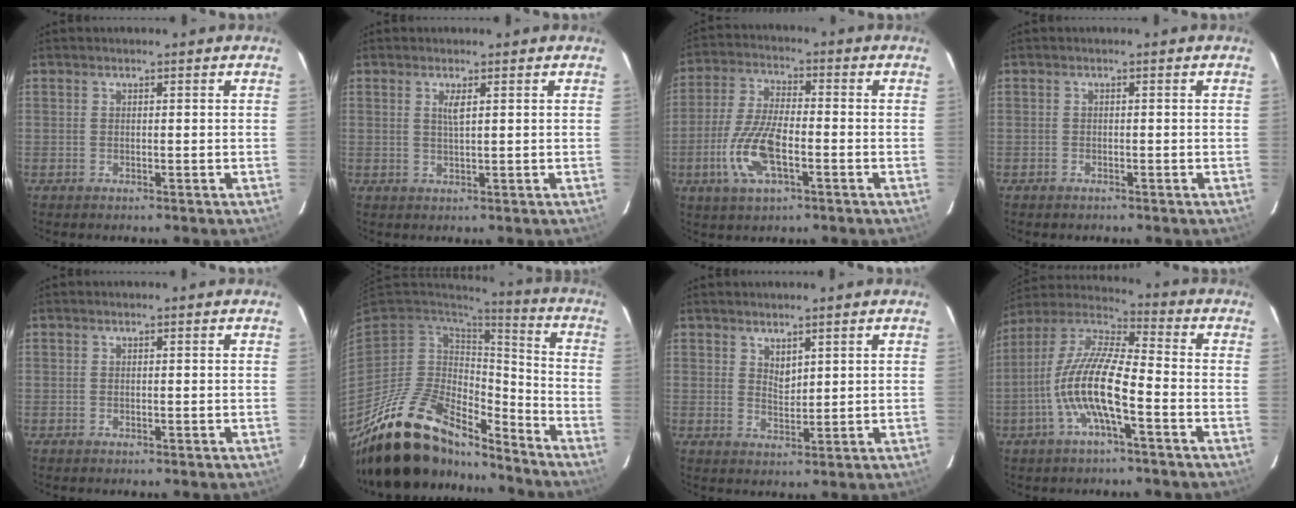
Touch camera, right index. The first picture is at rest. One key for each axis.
{"total": 1.8, "fx": 0.7, "fy": 0.2, "fz": 1.7, "tx": -0.030, "ty": -0.001, "tz": 0.012}
{"total": 11.5, "fx": -4.0, "fy": 4.2, "fz": 9.9, "tx": -0.213, "ty": -0.003, "tz": -0.078}
{"total": 0.8, "fx": -0.6, "fy": 0.4, "fz": 0.0, "tx": -0.003, "ty": 0.003, "tz": -0.010}
{"total": 0.0}
{"total": 23.3, "fx": -18.2, "fy": 8.9, "fz": 11.5, "tx": -0.223, "ty": -0.010, "tz": -0.307}
{"total": 2.6, "fx": 2.0, "fy": 1.1, "fz": 1.2, "tx": -0.016, "ty": -0.003, "tz": 0.037}
{"total": 13.5, "fx": -4.5, "fy": 2.8, "fz": 12.4, "tx": -0.246, "ty": 0.000, "tz": -0.094}